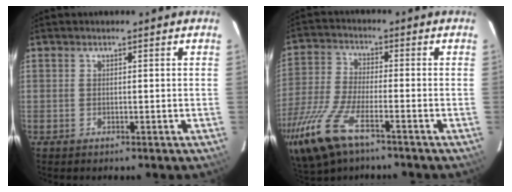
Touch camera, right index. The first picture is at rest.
{"total": 15.3, "force": [-9.1, 5.4, 11.1], "torque": [-0.254, -0.040, -0.183]}